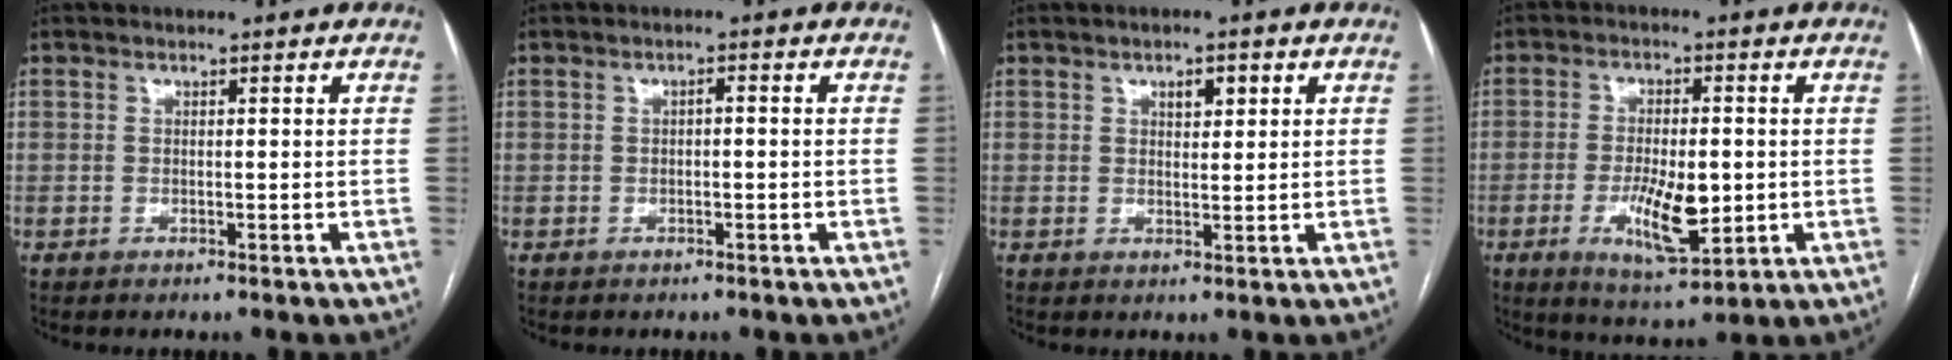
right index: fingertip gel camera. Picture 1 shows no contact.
{"total": 0.8, "force": [-0.1, 0.3, 0.8], "torque": [-0.012, 0.004, -0.003]}
{"total": 2.6, "force": [1.3, 1.1, 2.0], "torque": [-0.032, 0.002, 0.020]}
{"total": 9.2, "force": [-1.7, 3.0, 8.6], "torque": [-0.156, -0.012, -0.021]}